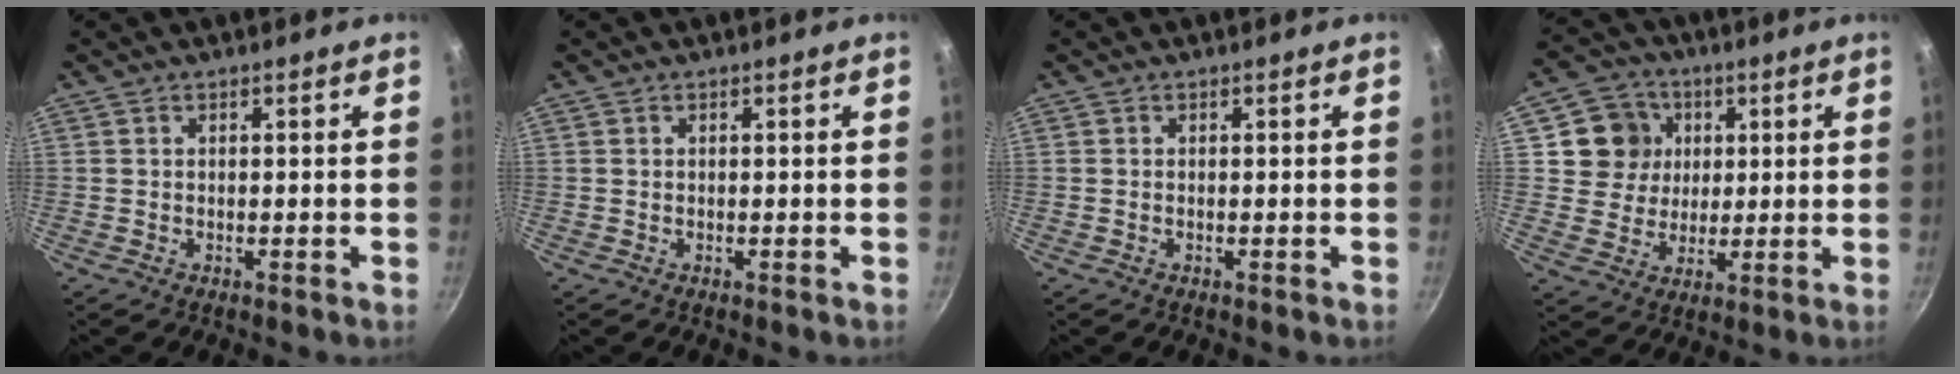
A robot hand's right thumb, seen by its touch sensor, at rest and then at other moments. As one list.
[{"total": 0.0}, {"total": 0.0}, {"total": 9.5, "force": [2.6, 8.7, 2.7], "torque": [-0.011, 0.003, 0.042]}]